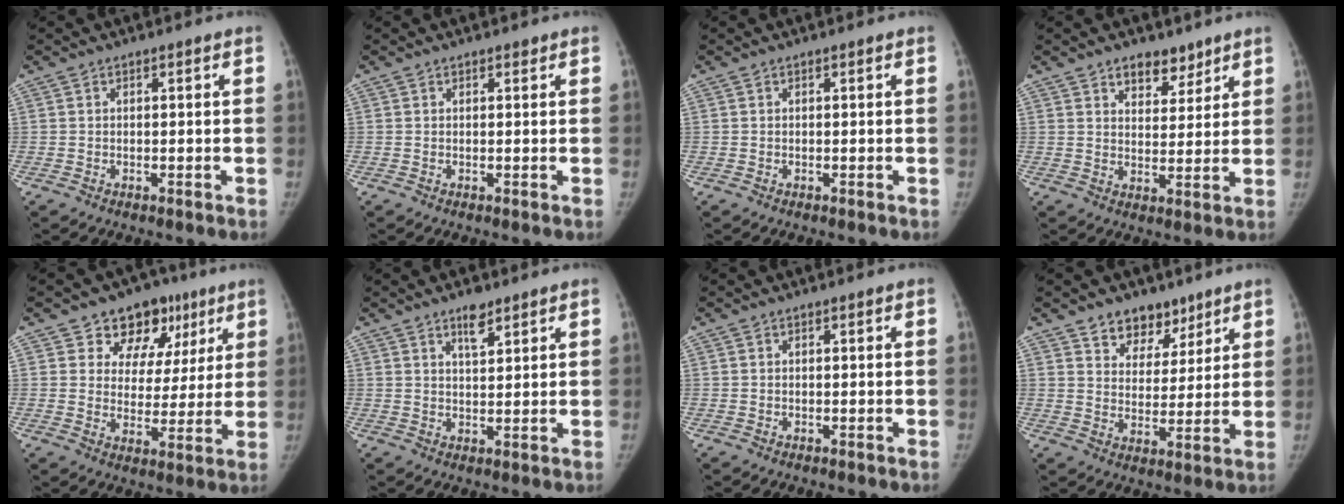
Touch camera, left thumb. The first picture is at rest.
{"total": 0.5, "force": [0.4, 0.3, 0.1], "torque": [-0.004, -0.004, 0.006]}
{"total": 0.0}
{"total": 6.2, "force": [4.4, 3.5, 2.5], "torque": [-0.007, -0.029, 0.071]}
{"total": 12.9, "force": [7.3, 9.5, 4.7], "torque": [-0.005, -0.014, 0.102]}
{"total": 5.0, "force": [3.5, 1.7, 3.2], "torque": [-0.043, -0.025, 0.061]}
{"total": 0.0}
{"total": 8.5, "force": [6.1, 5.5, 2.4], "torque": [0.004, -0.038, 0.103]}